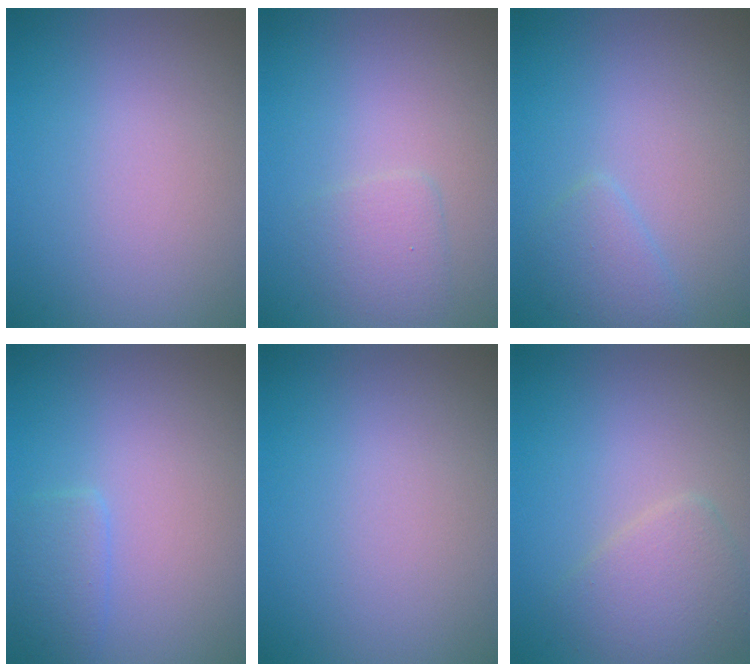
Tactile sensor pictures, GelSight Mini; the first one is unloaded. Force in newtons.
{"total": 1.6, "press": 1.6, "slide": 0.1}
{"total": 1.8, "press": 1.8, "slide": 0.1}
{"total": 1.7, "press": 1.7, "slide": 0.3}
{"total": 0.0}
{"total": 2.9, "press": 2.9, "slide": 0.1}